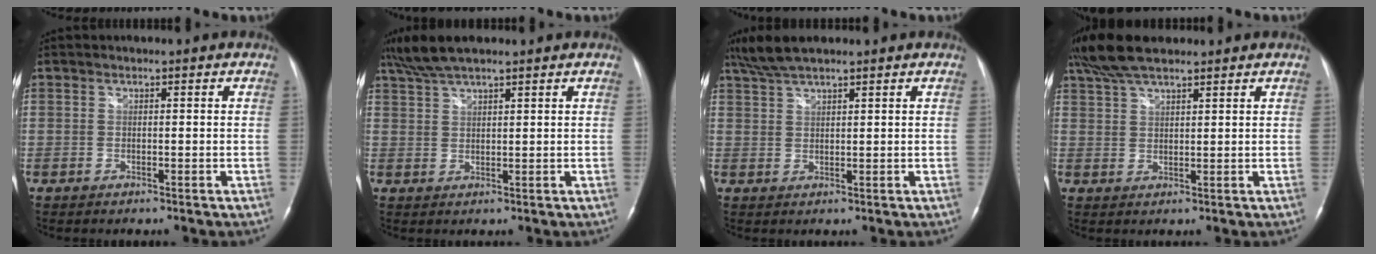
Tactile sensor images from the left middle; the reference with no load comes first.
{"total": 6.3, "force": [5.1, 0.9, 3.5], "torque": [-0.077, 0.024, 0.100]}
{"total": 5.3, "force": [4.4, 0.7, 2.9], "torque": [-0.067, 0.018, 0.088]}
{"total": 8.2, "force": [6.7, 1.9, 4.2], "torque": [-0.089, 0.028, 0.128]}